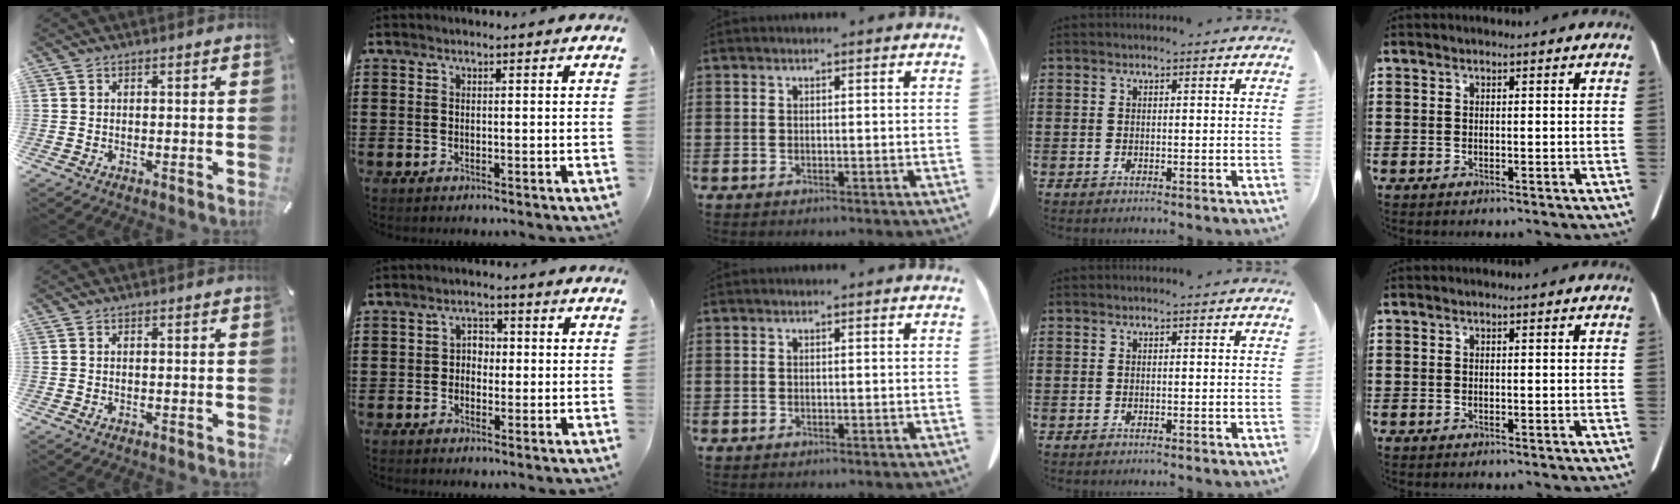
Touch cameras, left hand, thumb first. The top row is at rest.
{"index": {"total": 2.7, "force": [-0.4, 2.0, 1.8], "torque": [-0.032, 0.006, -0.014]}}